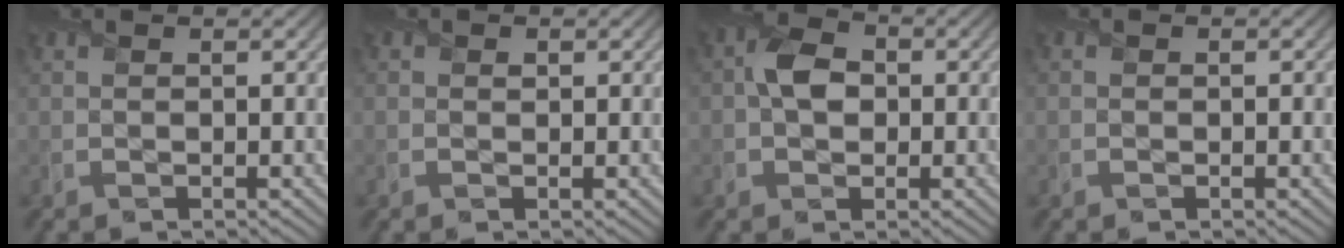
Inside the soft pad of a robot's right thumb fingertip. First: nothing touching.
{"total": 0.5, "force": [0.3, 0.4, 0.2], "torque": [-0.001, -0.002, 0.000]}
{"total": 4.2, "force": [0.0, 3.1, 2.8], "torque": [-0.056, 0.005, -0.012]}
{"total": 0.5, "force": [-0.1, 0.4, 0.3], "torque": [-0.001, -0.005, -0.001]}